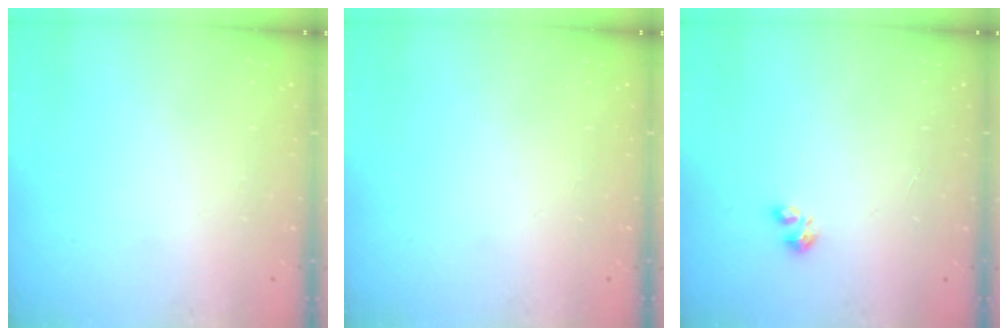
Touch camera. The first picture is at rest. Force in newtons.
{"total": 0.0}
{"total": 1.5, "press": 1.5, "slide": 0.3}